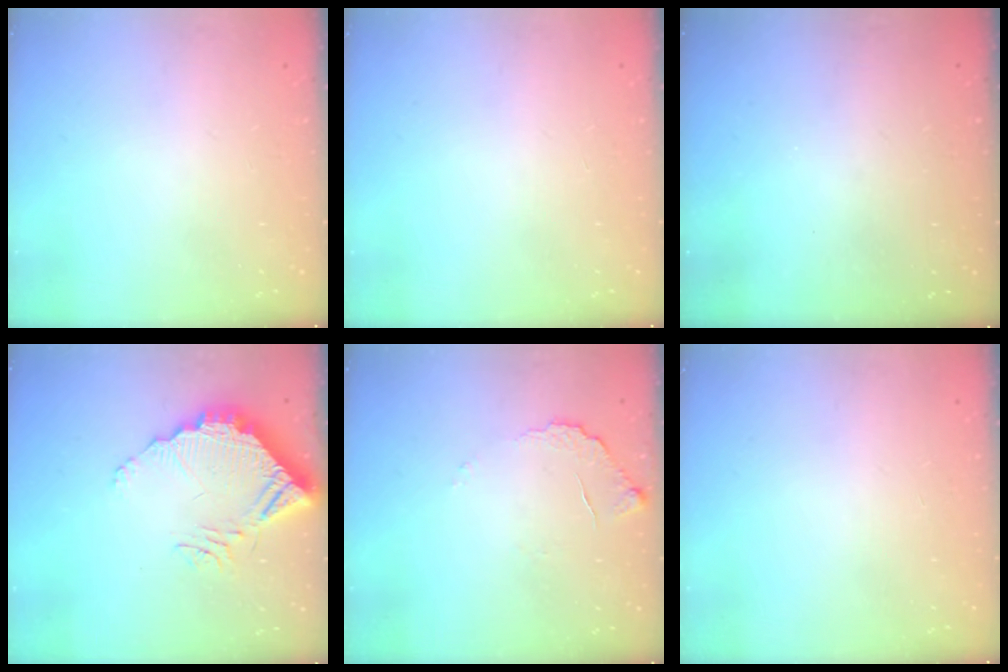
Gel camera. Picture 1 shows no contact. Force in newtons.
{"total": 0.0}
{"total": 3.3, "press": 3.3, "slide": 0.1}
{"total": 11.8, "press": 11.8, "slide": 0.9}
{"total": 8.3, "press": 8.3, "slide": 0.3}
{"total": 0.0}